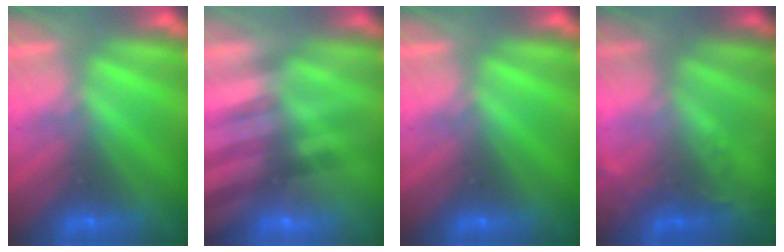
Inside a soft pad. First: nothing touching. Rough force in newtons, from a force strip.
{"total": 2.4}
{"total": 0.0}
{"total": 2.2}